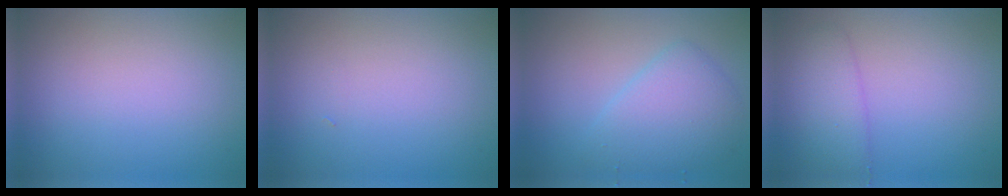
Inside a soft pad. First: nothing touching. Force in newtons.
{"total": 0.0}
{"total": 4.1, "press": 4.1, "slide": 0.1}
{"total": 2.9, "press": 2.9, "slide": 0.1}